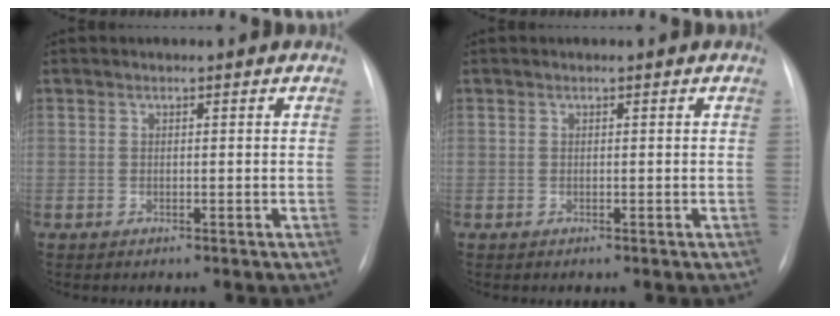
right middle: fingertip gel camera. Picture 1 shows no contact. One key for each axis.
{"total": 0.0}